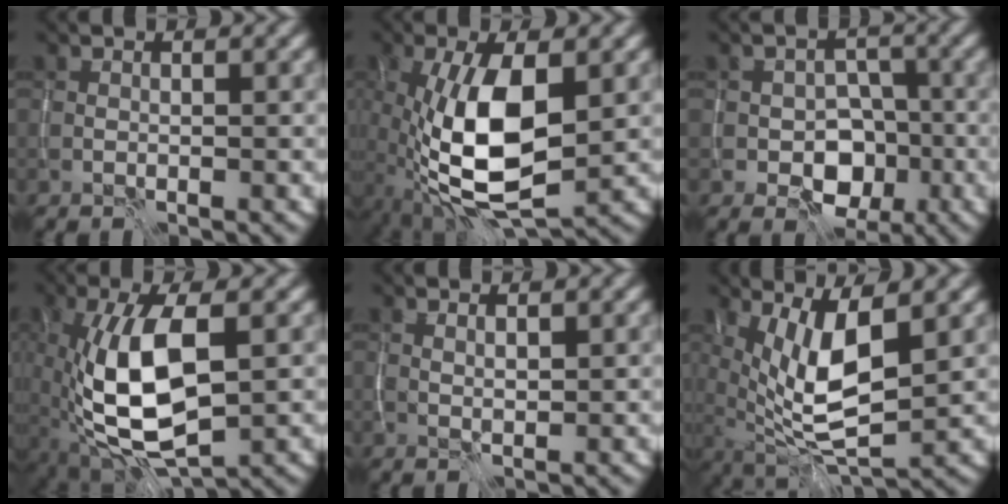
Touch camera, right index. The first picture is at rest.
{"total": 10.5, "force": [-1.3, 4.5, 9.4], "torque": [-0.190, -0.004, -0.025]}
{"total": 4.5, "force": [-1.7, 3.4, 2.4], "torque": [-0.024, -0.004, -0.029]}
{"total": 9.9, "force": [-1.2, 4.4, 8.7], "torque": [-0.176, 0.002, -0.024]}
{"total": 1.0, "force": [0.5, 0.2, 0.8], "torque": [-0.015, -0.005, 0.012]}
{"total": 7.4, "force": [1.4, 2.6, 6.8], "torque": [-0.128, -0.008, 0.027]}